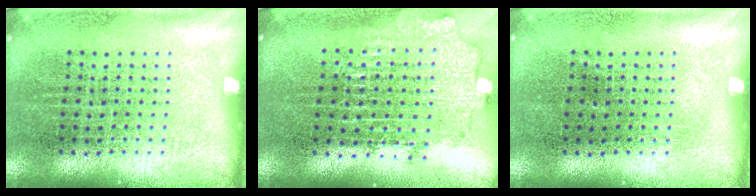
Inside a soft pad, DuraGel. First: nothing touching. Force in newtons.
{"total": 2.0, "press": 1.5, "slide": 1.3}
{"total": 0.0}